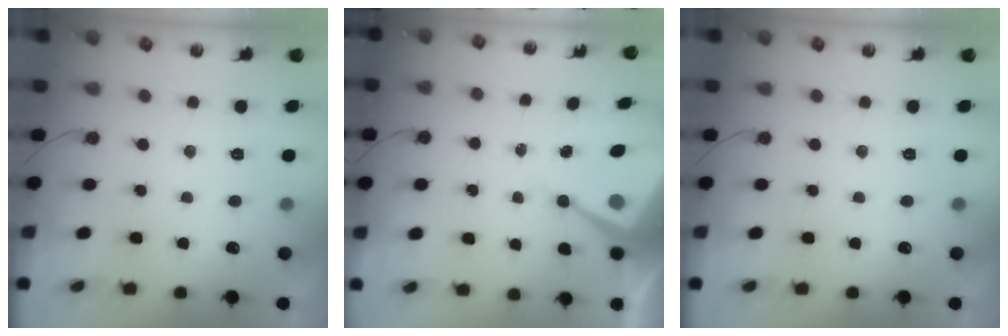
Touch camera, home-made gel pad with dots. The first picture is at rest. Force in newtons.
{"total": 9.2, "press": 9.2, "slide": 0.7}
{"total": 0.0}